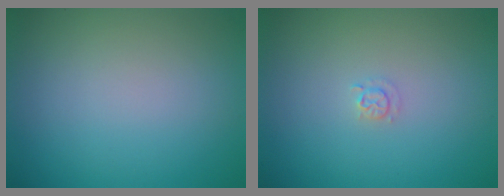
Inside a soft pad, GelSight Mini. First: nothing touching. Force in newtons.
{"total": 0.9, "press": 0.9, "slide": 0.1}